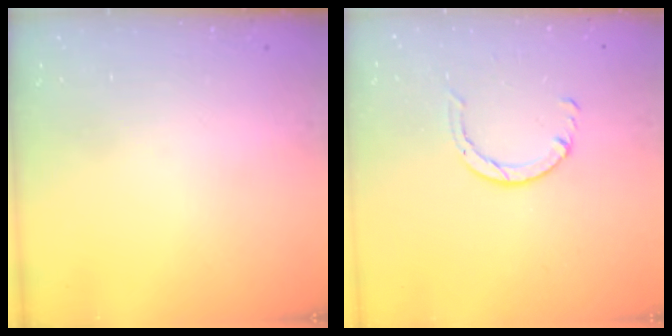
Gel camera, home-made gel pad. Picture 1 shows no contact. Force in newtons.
{"total": 3.6, "press": 3.5, "slide": 0.4}